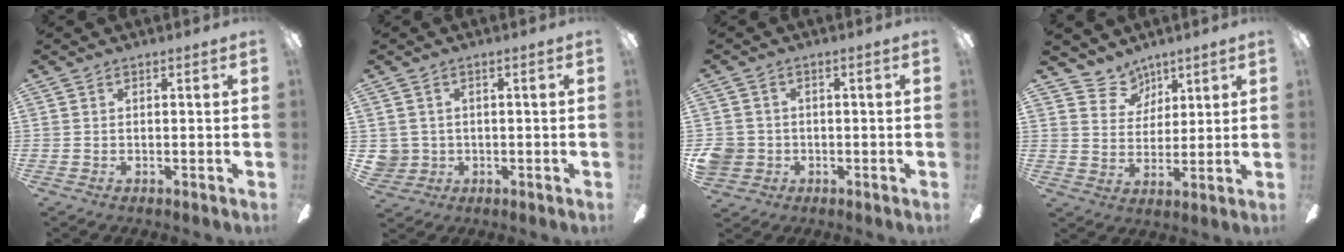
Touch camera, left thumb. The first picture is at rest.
{"total": 3.3, "force": [0.7, 3.3, 0.0], "torque": [-0.018, 0.004, 0.014]}
{"total": 4.7, "force": [-0.7, 4.6, 1.0], "torque": [-0.030, 0.007, -0.011]}
{"total": 7.7, "force": [5.9, 4.9, 0.2], "torque": [-0.015, -0.037, 0.113]}